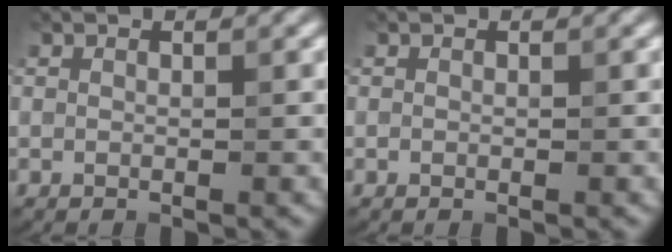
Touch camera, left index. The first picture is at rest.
{"total": 0.0}